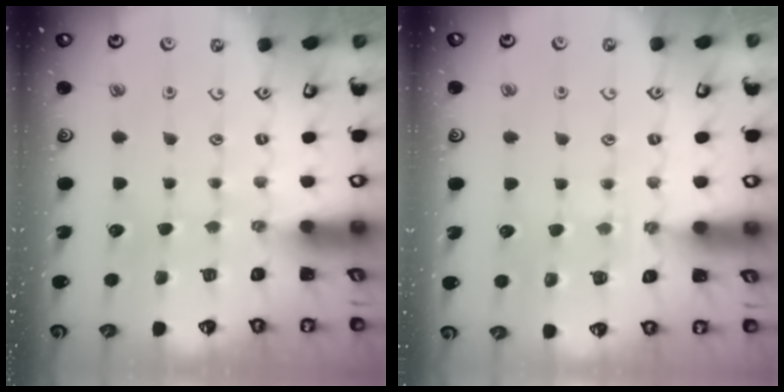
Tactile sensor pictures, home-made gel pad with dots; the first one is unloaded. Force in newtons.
{"total": 4.7, "press": 4.6, "slide": 0.5}